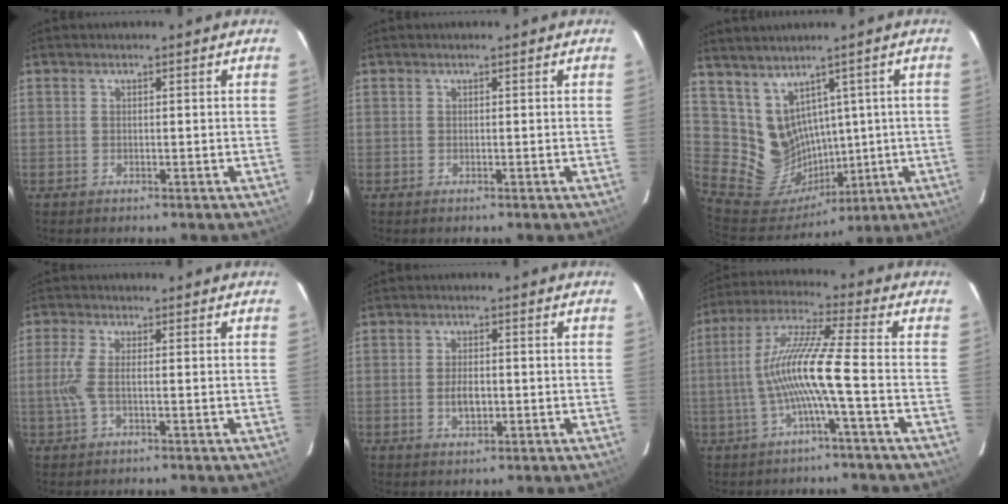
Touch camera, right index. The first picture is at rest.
{"total": 0.0}
{"total": 11.3, "force": [4.9, 9.6, 3.4], "torque": [-0.083, -0.003, 0.127]}
{"total": 4.3, "force": [-0.6, 0.9, 4.1], "torque": [-0.094, 0.000, -0.009]}
{"total": 3.5, "force": [-0.6, 1.9, 2.9], "torque": [-0.055, -0.001, -0.008]}
{"total": 11.3, "force": [-2.7, -1.1, 10.9], "torque": [-0.217, 0.007, -0.050]}